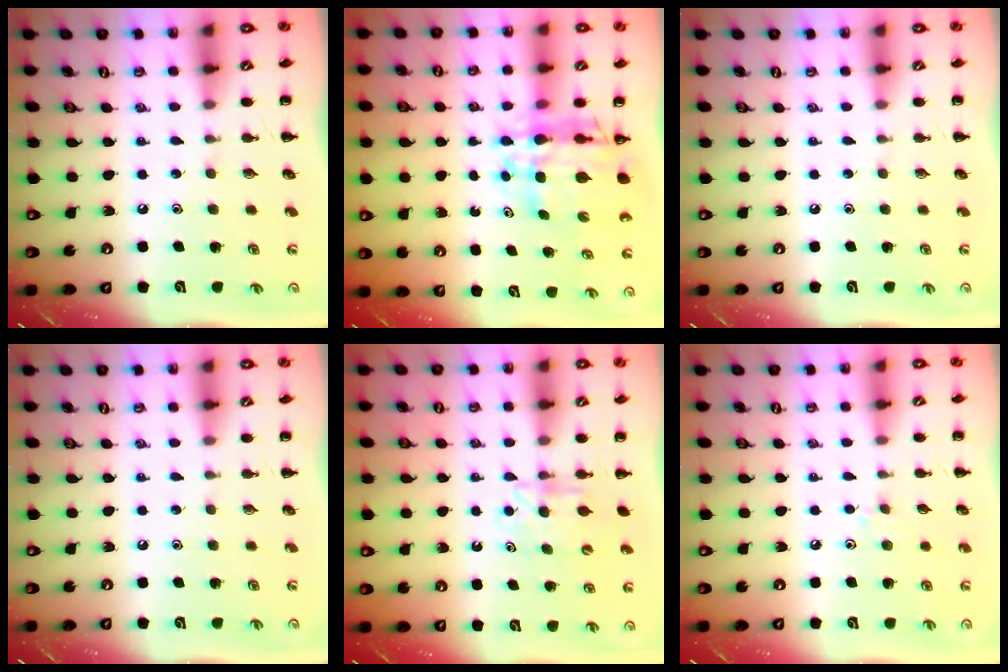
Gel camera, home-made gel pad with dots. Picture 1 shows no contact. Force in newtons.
{"total": 11.0, "press": 10.5, "slide": 3.4}
{"total": 0.0}
{"total": 0.0}
{"total": 6.1, "press": 6.1, "slide": 0.7}
{"total": 4.2, "press": 3.9, "slide": 1.5}